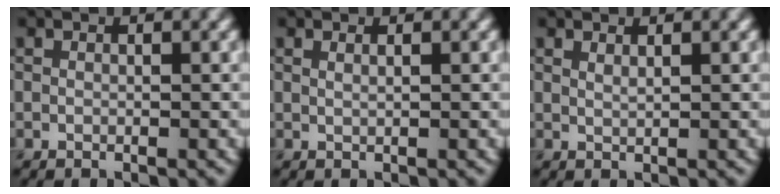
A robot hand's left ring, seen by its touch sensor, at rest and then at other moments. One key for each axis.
{"total": 0.7, "fx": 0.4, "fy": 0.2, "fz": 0.5, "tx": -0.007, "ty": -0.003, "tz": 0.002}
{"total": 0.8, "fx": 0.6, "fy": 0.2, "fz": 0.4, "tx": -0.003, "ty": 0.000, "tz": 0.011}